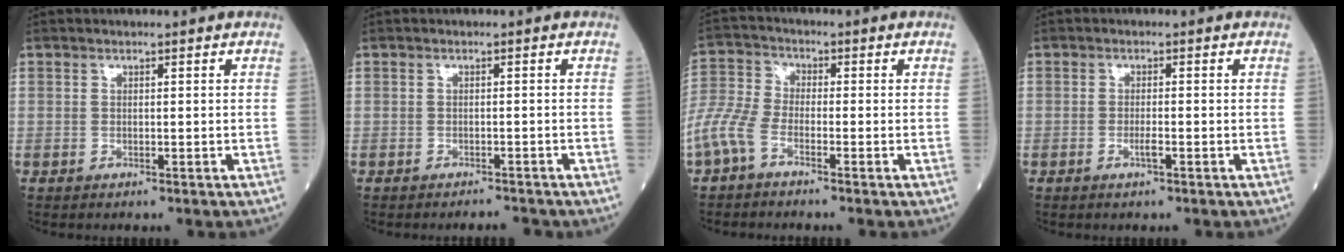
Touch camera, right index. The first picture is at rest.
{"total": 1.5, "force": [-1.4, 0.3, 0.3], "torque": [-0.006, -0.005, -0.015]}
{"total": 6.1, "force": [-3.5, 2.8, 4.2], "torque": [-0.113, 0.003, -0.083]}
{"total": 1.7, "force": [-0.8, 0.1, 1.5], "torque": [-0.029, -0.001, -0.015]}